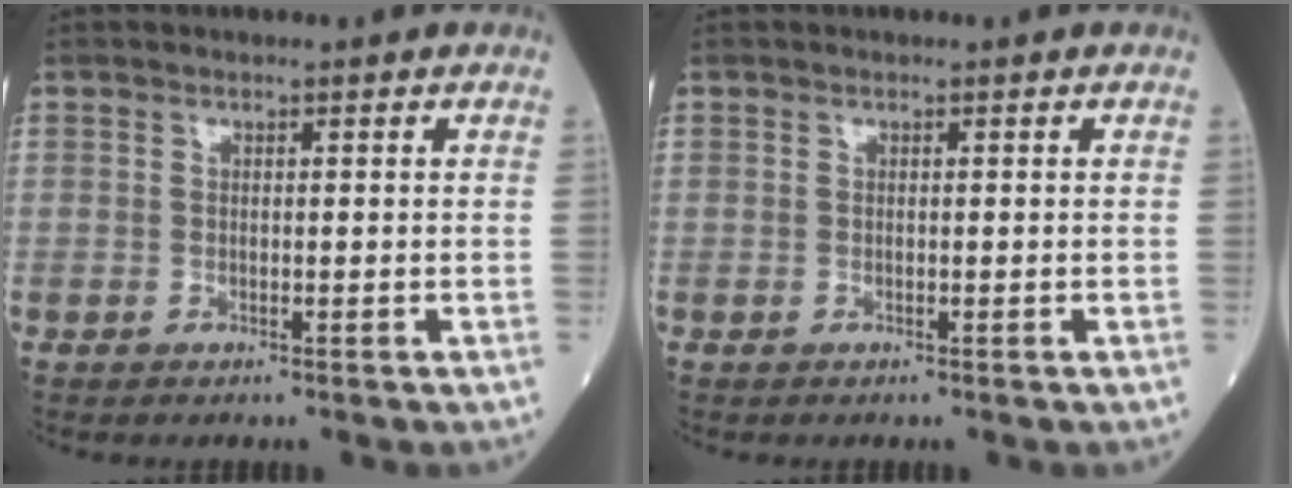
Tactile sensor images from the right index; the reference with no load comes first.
{"total": 0.0}